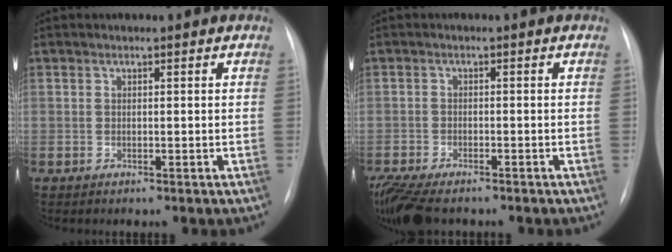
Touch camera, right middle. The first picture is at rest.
{"total": 9.9, "force": [-7.8, 3.1, 5.2], "torque": [-0.106, -0.016, -0.127]}